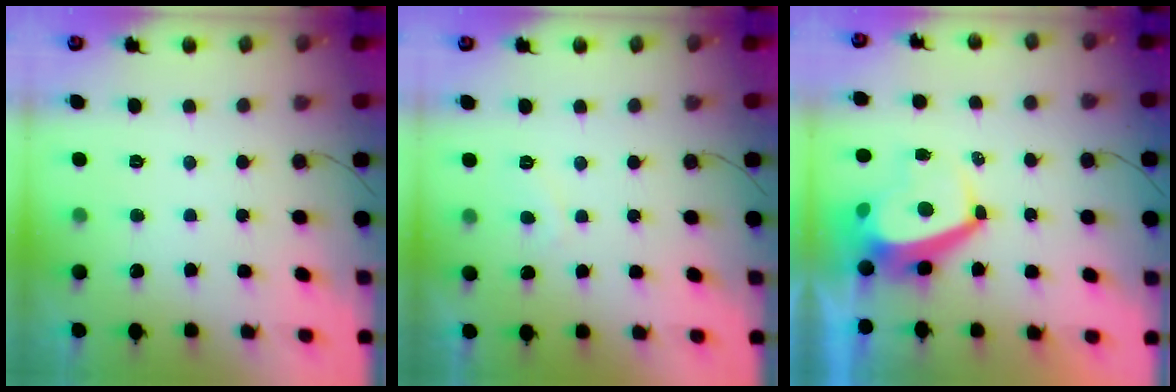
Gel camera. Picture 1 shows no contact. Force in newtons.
{"total": 0.8, "press": 0.5, "slide": 0.6}
{"total": 6.1, "press": 6.1, "slide": 0.7}